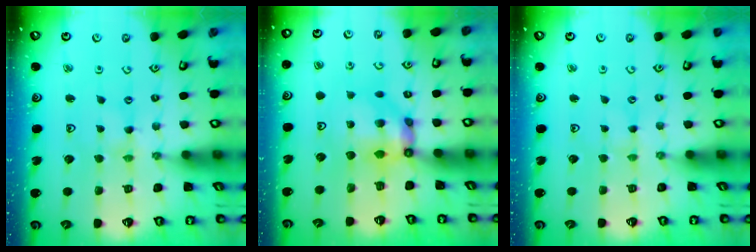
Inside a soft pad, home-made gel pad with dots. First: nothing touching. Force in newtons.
{"total": 7.8, "press": 7.8, "slide": 0.5}
{"total": 0.0}